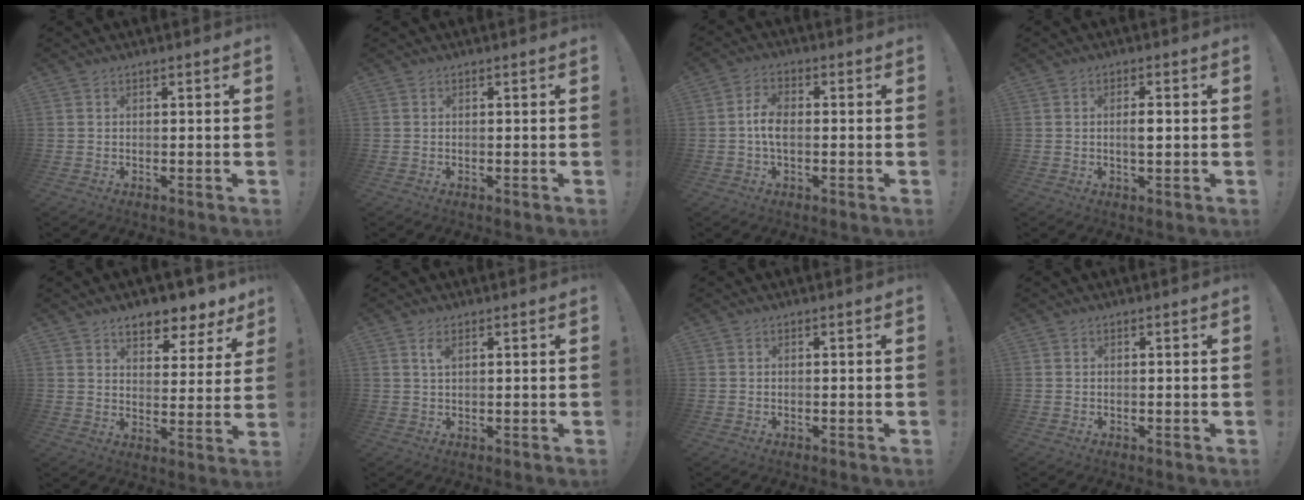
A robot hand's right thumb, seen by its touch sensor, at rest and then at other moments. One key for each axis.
{"total": 0.0}
{"total": 5.9, "fx": -0.8, "fy": 3.1, "fz": 4.9, "tx": -0.098, "ty": 0.007, "tz": -0.014}
{"total": 3.2, "fx": -0.1, "fy": 1.0, "fz": 3.0, "tx": -0.044, "ty": -0.001, "tz": -0.006}
{"total": 8.1, "fx": 6.6, "fy": 3.5, "fz": 3.1, "tx": -0.040, "ty": -0.052, "tz": 0.120}
{"total": 2.5, "fx": 1.3, "fy": 1.1, "fz": 1.8, "tx": -0.029, "ty": -0.003, "tz": 0.021}
{"total": 0.0}
{"total": 0.0}